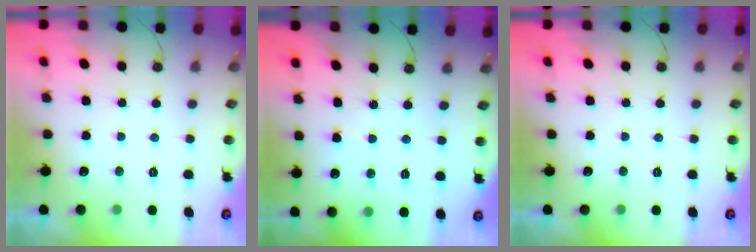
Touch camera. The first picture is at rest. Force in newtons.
{"total": 3.3, "press": 3.3, "slide": 0.4}
{"total": 0.0}